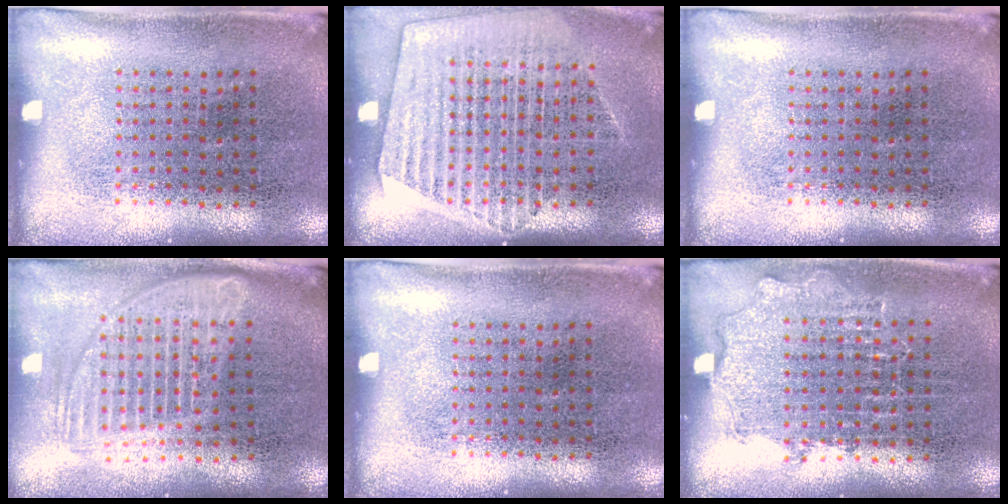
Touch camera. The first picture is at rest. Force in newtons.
{"total": 1.6, "press": 1.4, "slide": 0.6}
{"total": 0.0}
{"total": 1.8, "press": 1.5, "slide": 0.9}
{"total": 0.0}
{"total": 0.8, "press": 0.8, "slide": 0.3}